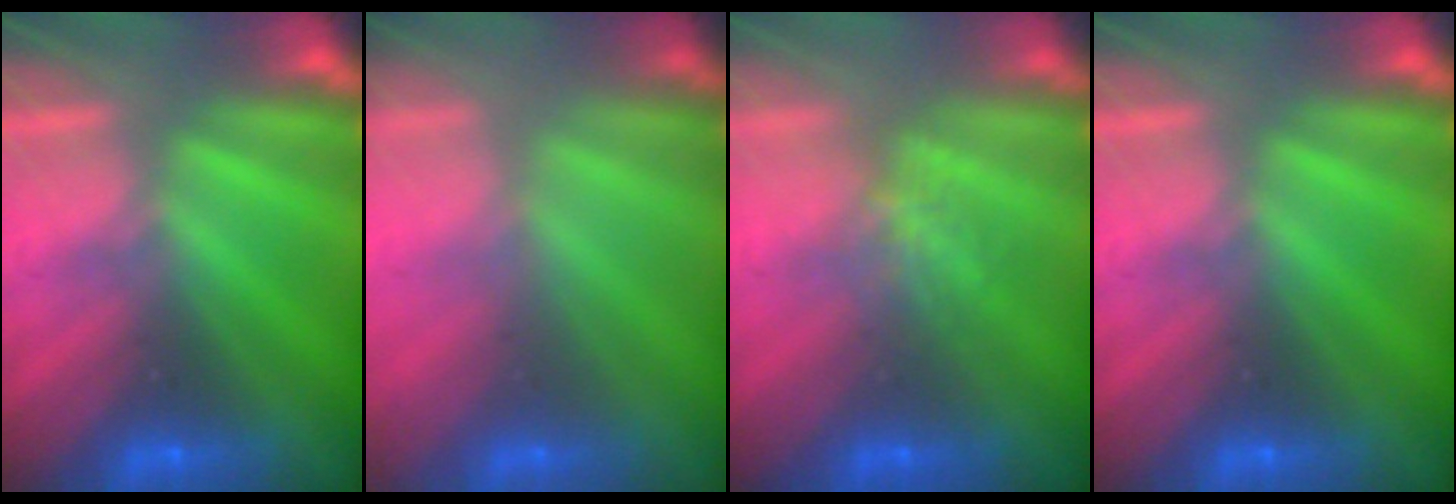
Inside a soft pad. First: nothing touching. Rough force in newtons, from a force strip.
{"total": 1.6}
{"total": 1.2}
{"total": 0.0}